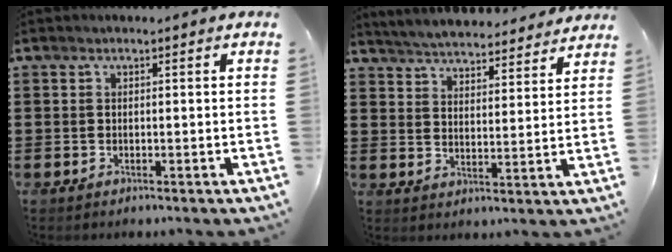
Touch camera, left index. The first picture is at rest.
{"total": 5.0, "force": [5.0, -0.2, 0.3], "torque": [-0.030, -0.035, 0.088]}